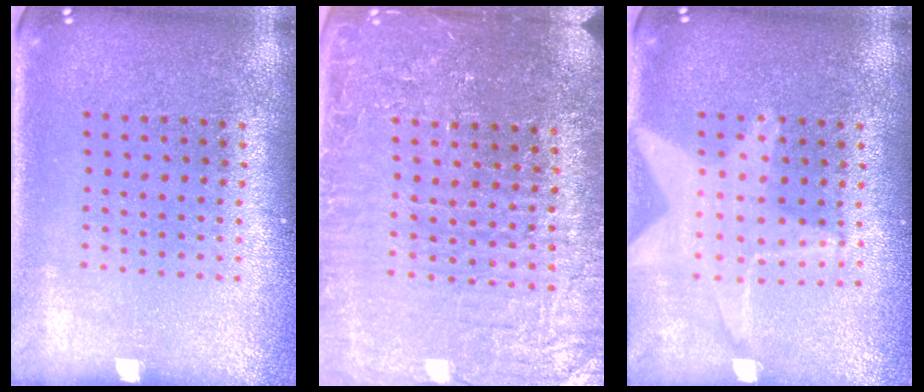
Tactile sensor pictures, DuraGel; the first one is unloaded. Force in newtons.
{"total": 4.4, "press": 4.2, "slide": 1.3}
{"total": 1.7, "press": 1.5, "slide": 0.7}